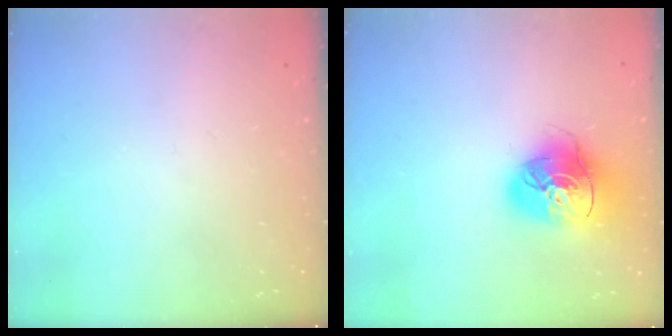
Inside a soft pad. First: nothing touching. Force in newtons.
{"total": 17.5, "press": 17.3, "slide": 2.6}